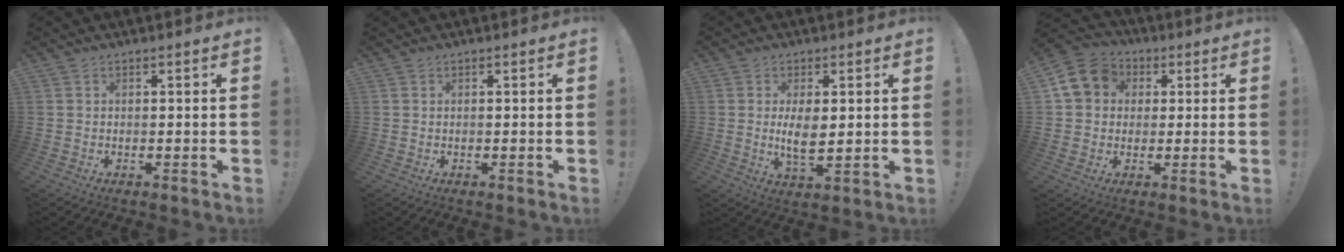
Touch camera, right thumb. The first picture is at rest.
{"total": 0.0}
{"total": 6.6, "force": [0.8, 2.8, 6.0], "torque": [-0.109, -0.016, 0.008]}
{"total": 11.0, "force": [2.6, 9.6, 4.7], "torque": [-0.070, 0.002, 0.055]}